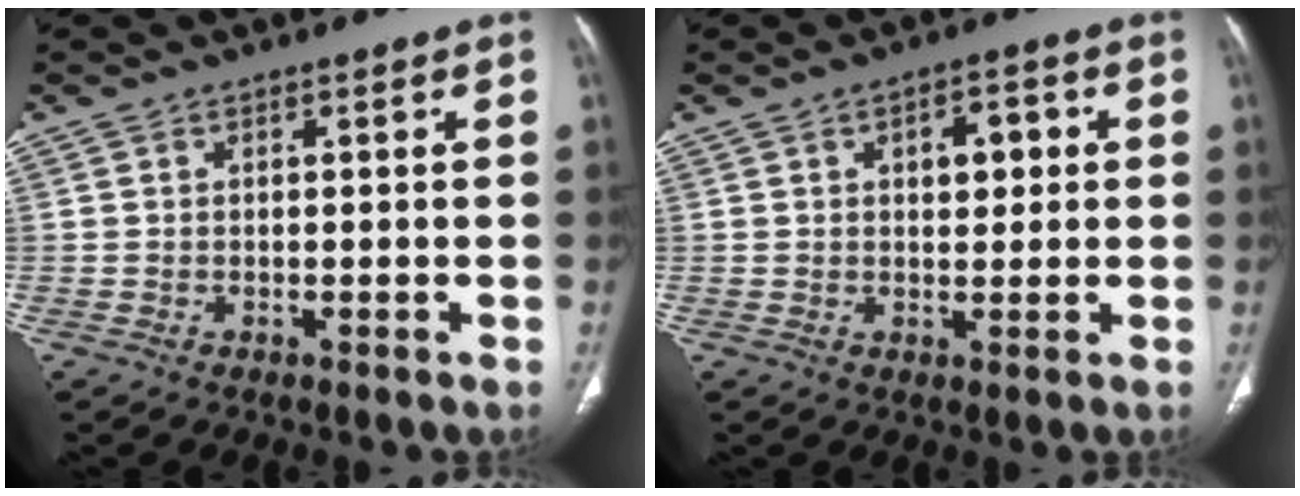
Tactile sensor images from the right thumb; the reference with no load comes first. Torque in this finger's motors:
{"motor_torque": [-0.52, 0.58, 0.03, 0.21, -0.04]}